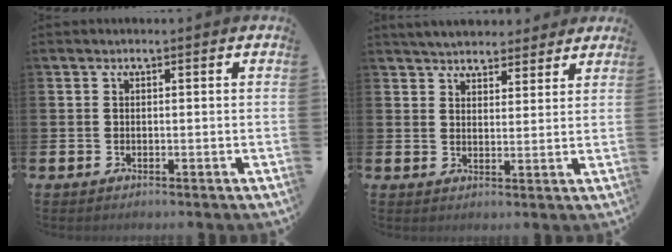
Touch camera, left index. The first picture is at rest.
{"total": 4.6, "force": [4.4, 1.2, 0.2], "torque": [-0.015, -0.020, 0.079]}